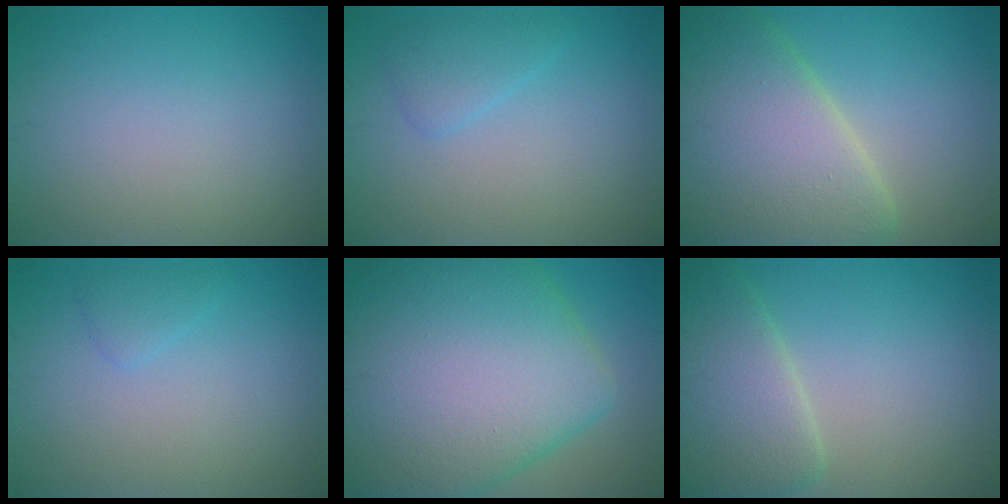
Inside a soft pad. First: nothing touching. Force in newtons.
{"total": 2.0, "press": 2.0, "slide": 0.2}
{"total": 11.1, "press": 11.1, "slide": 0.6}
{"total": 1.1, "press": 1.1, "slide": 0.1}
{"total": 16.8, "press": 16.8, "slide": 0.5}
{"total": 5.7, "press": 5.7, "slide": 0.0}